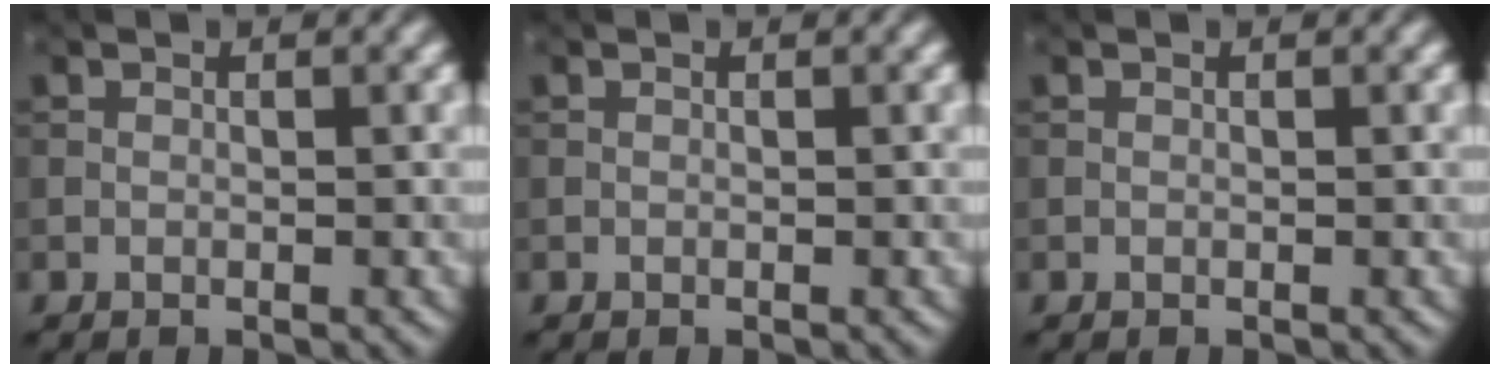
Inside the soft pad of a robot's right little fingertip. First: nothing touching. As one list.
[{"total": 0.0}, {"total": 0.0}]